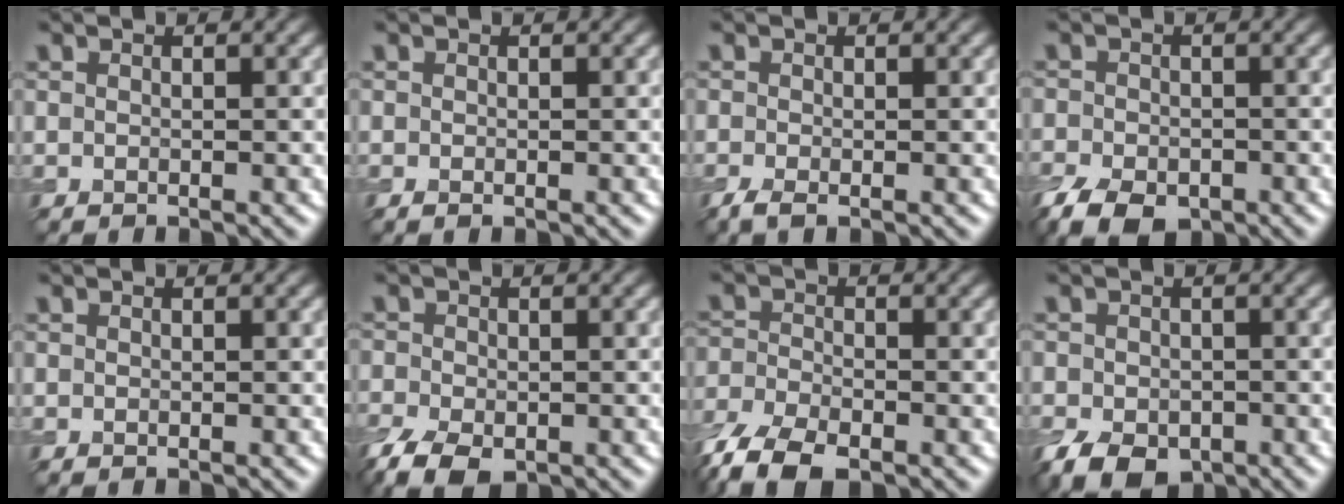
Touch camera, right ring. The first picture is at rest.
{"total": 0.0}
{"total": 1.3, "force": [-0.8, 0.4, 1.0], "torque": [-0.027, -0.007, -0.020]}
{"total": 5.7, "force": [-3.6, 3.1, 3.1], "torque": [-0.064, -0.020, -0.069]}
{"total": 0.0}
{"total": 5.0, "force": [-2.9, 2.6, 3.1], "torque": [-0.066, -0.012, -0.057]}
{"total": 6.5, "force": [-4.4, 2.8, 4.0], "torque": [-0.086, -0.022, -0.092]}
{"total": 4.9, "force": [-2.5, 3.2, 2.7], "torque": [-0.052, -0.015, -0.043]}